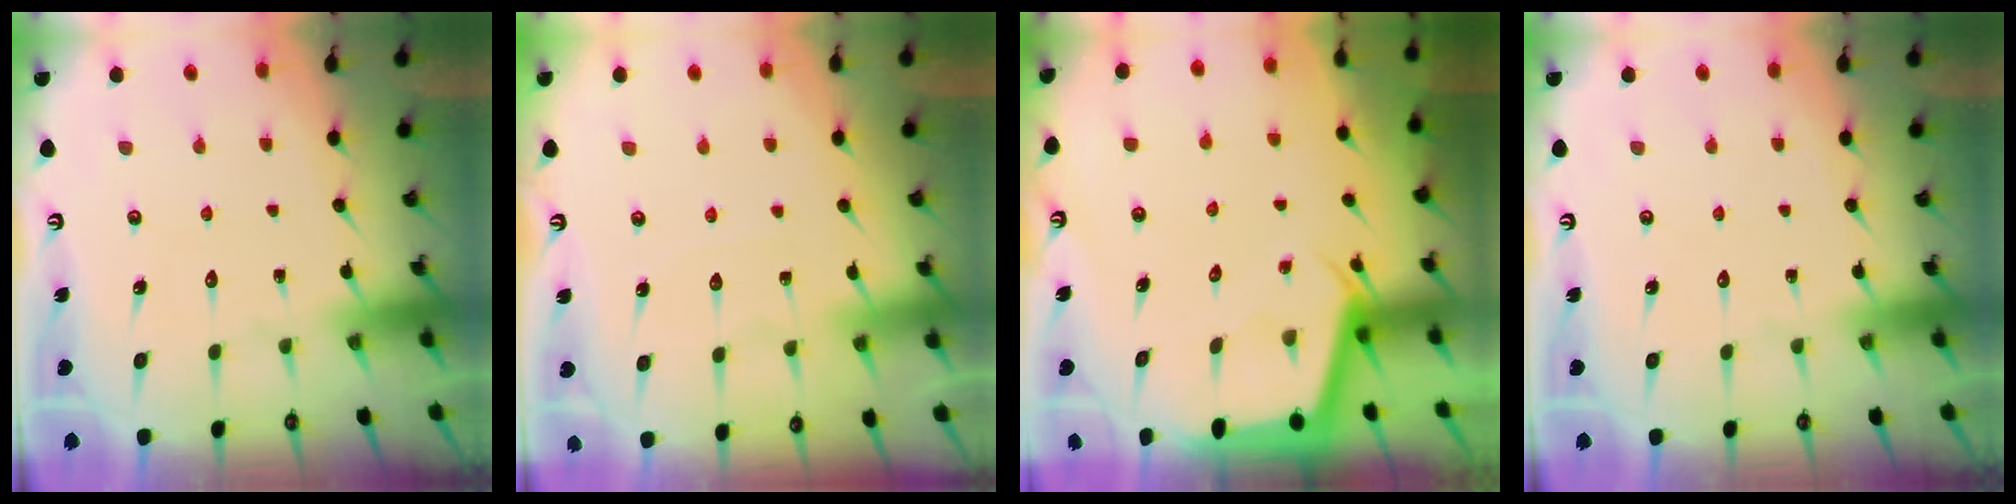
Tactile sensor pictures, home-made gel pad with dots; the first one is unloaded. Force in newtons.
{"total": 3.9, "press": 3.8, "slide": 0.5}
{"total": 2.9, "press": 2.8, "slide": 0.3}
{"total": 0.0}